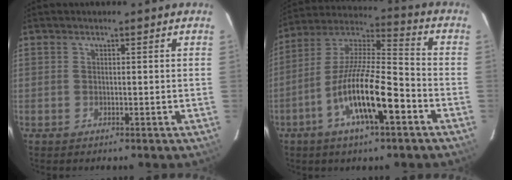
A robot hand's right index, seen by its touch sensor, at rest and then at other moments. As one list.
[{"total": 16.0, "force": [-6.8, 3.4, 14.1], "torque": [-0.267, -0.007, -0.130]}]